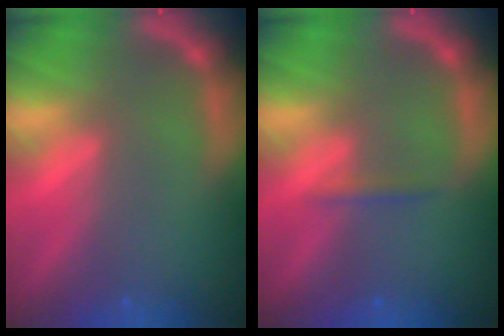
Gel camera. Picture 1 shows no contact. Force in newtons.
{"total": 0.9}